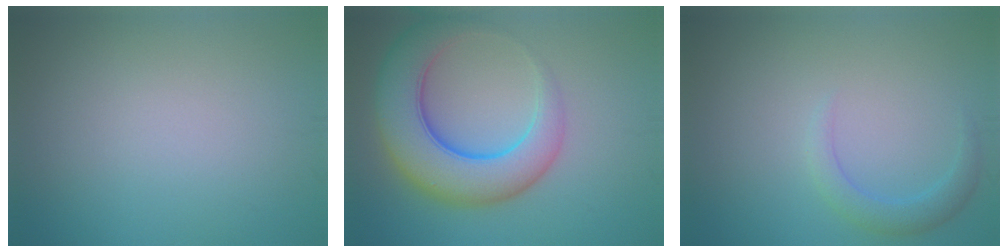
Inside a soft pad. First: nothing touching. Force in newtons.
{"total": 8.8, "press": 8.8, "slide": 0.4}
{"total": 2.1, "press": 2.1, "slide": 0.1}